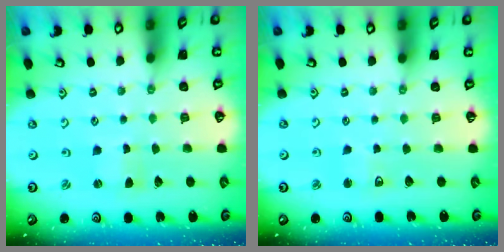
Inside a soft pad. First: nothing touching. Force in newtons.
{"total": 4.2, "press": 4.1, "slide": 0.7}